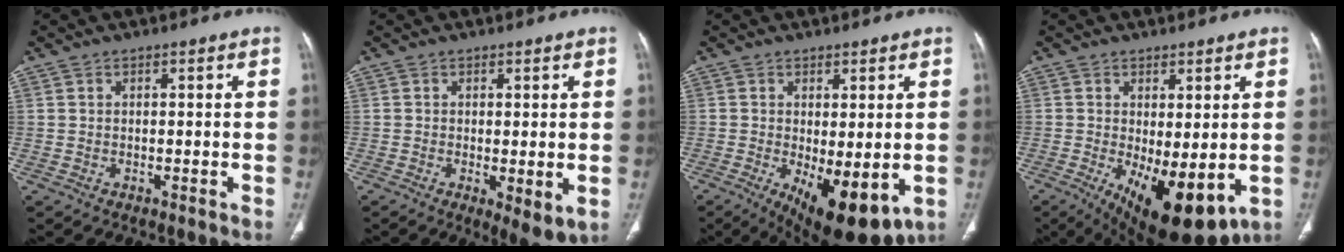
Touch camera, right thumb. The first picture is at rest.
{"total": 5.5, "force": [-1.1, 1.8, 5.1], "torque": [-0.080, -0.020, -0.014]}
{"total": 12.3, "force": [-3.5, 4.9, 10.7], "torque": [-0.153, -0.023, -0.036]}
{"total": 13.4, "force": [-3.4, 5.4, 11.8], "torque": [-0.176, -0.024, -0.031]}